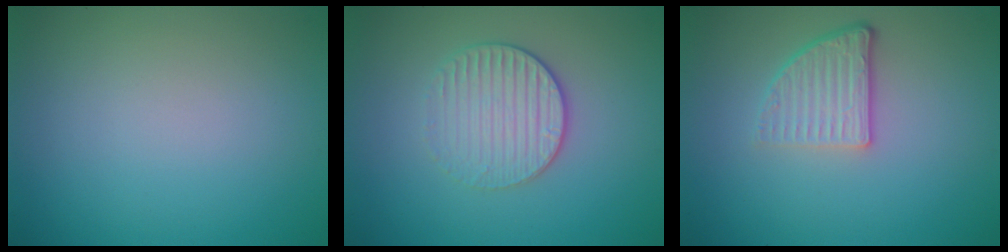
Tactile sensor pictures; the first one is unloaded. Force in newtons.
{"total": 3.0, "press": 2.7, "slide": 1.3}
{"total": 3.7, "press": 2.5, "slide": 2.7}